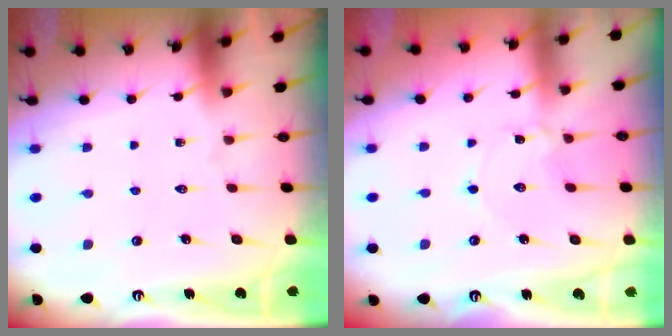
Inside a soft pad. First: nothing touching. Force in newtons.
{"total": 1.2, "press": 1.2, "slide": 0.0}